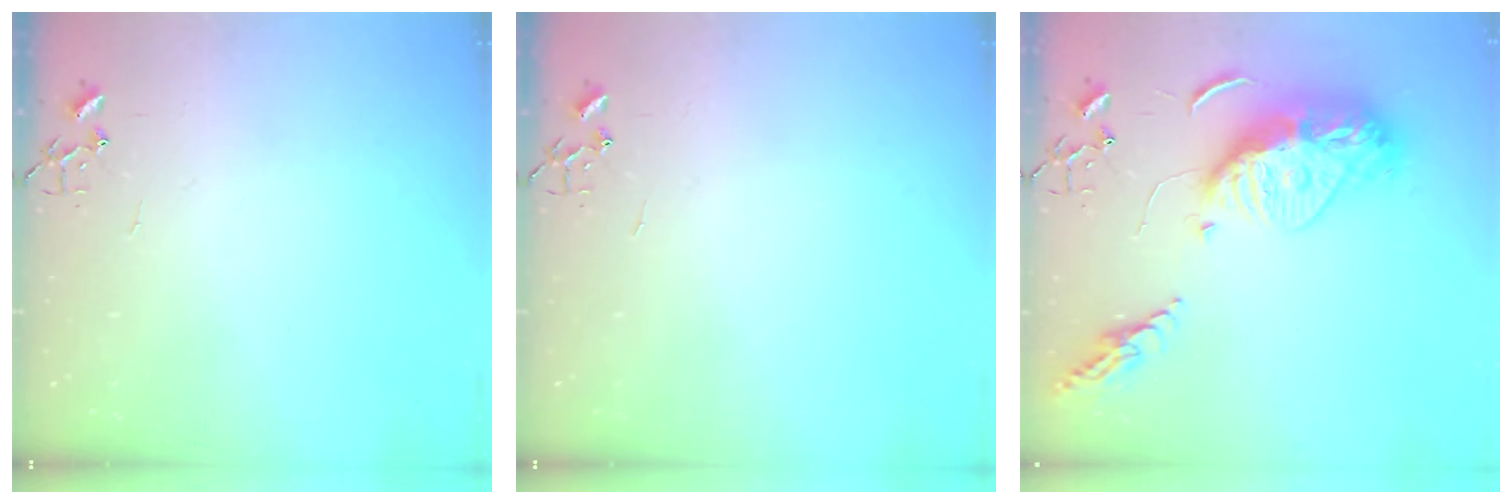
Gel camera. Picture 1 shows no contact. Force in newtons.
{"total": 0.0}
{"total": 18.2, "press": 18.1, "slide": 1.5}